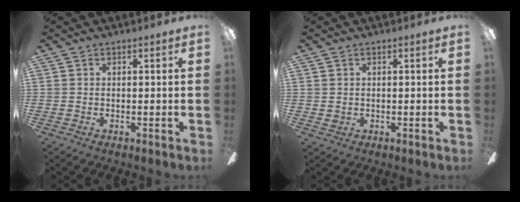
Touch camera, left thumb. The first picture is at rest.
{"total": 1.2, "force": [0.5, 0.9, 0.6], "torque": [-0.005, 0.000, 0.008]}